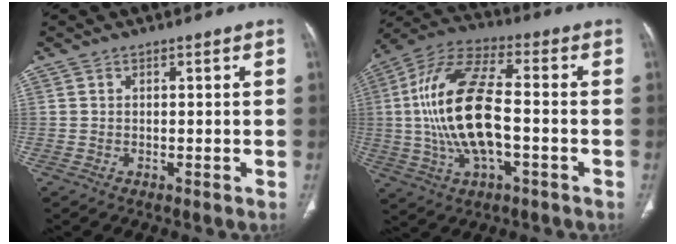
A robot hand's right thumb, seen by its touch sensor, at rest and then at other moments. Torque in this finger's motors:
{"motor_torque": [1.36, 3.56, 2.50, -0.21, 0.75]}